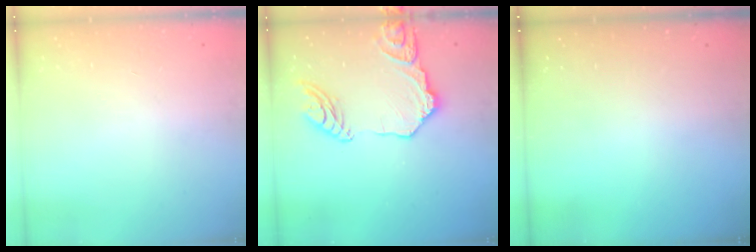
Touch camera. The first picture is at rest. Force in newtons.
{"total": 15.3, "press": 15.2, "slide": 1.4}
{"total": 0.0}